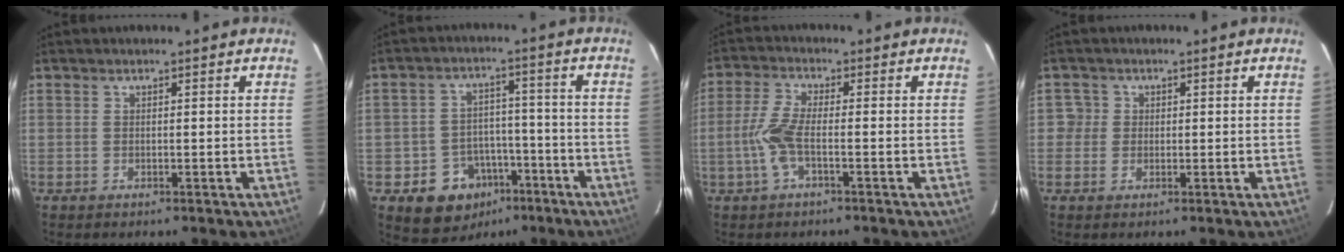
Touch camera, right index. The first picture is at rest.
{"total": 10.7, "force": [-5.8, 8.5, 3.0], "torque": [-0.068, 0.032, -0.063]}
{"total": 5.7, "force": [-1.8, 1.1, 5.3], "torque": [-0.123, 0.004, -0.036]}
{"total": 2.4, "force": [-0.1, 2.4, 0.1], "torque": [0.011, 0.016, -0.003]}